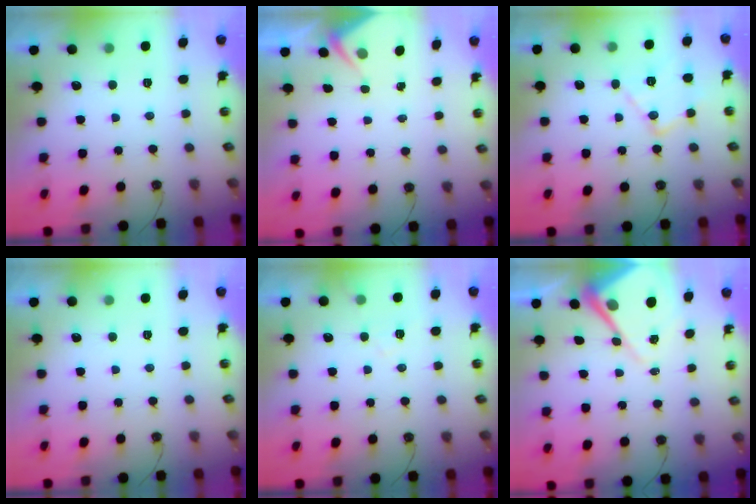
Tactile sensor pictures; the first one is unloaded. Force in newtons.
{"total": 2.9, "press": 2.9, "slide": 0.4}
{"total": 12.6, "press": 12.6, "slide": 0.7}
{"total": 0.0}
{"total": 4.2, "press": 4.1, "slide": 0.7}
{"total": 9.5, "press": 9.5, "slide": 1.0}